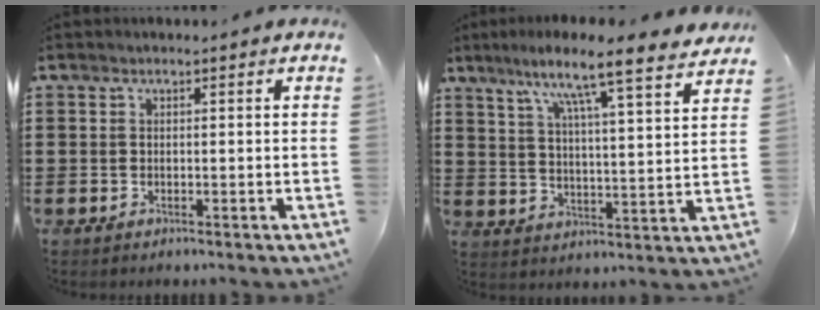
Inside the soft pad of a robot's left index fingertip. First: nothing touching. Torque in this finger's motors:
{"motor_torque": [2.14, 0.00, 0.76, 0.21]}